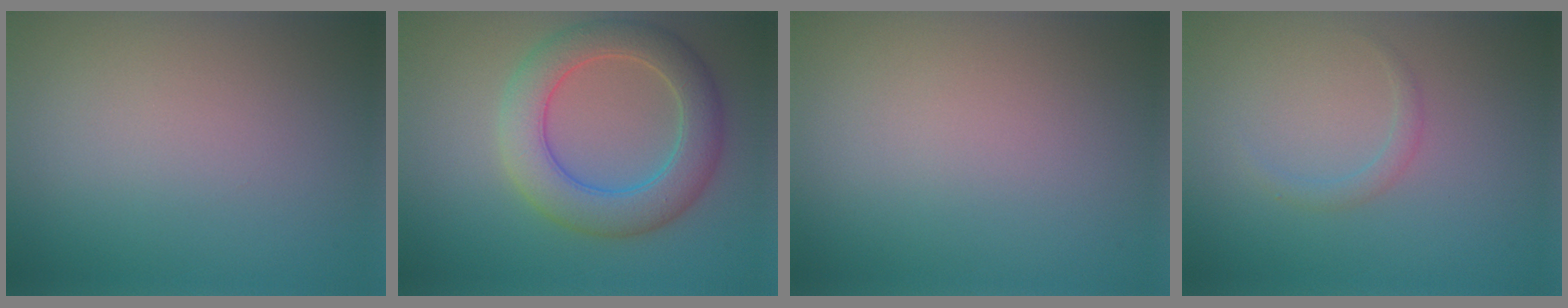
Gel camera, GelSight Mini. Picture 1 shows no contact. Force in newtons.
{"total": 6.3, "press": 6.3, "slide": 0.5}
{"total": 0.0}
{"total": 1.0, "press": 1.0, "slide": 0.1}